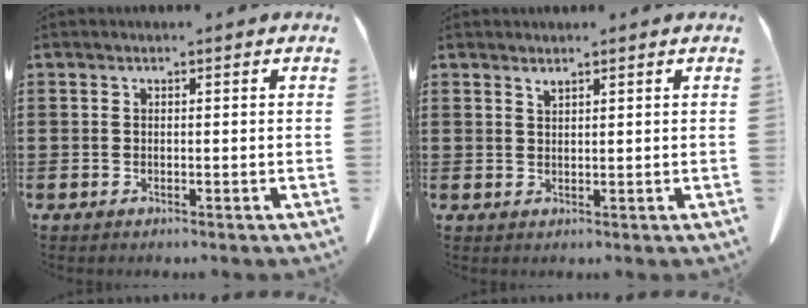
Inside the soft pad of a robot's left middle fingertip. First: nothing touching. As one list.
[{"total": 1.2, "force": [1.1, 0.0, 0.5], "torque": [-0.012, -0.004, 0.022]}]